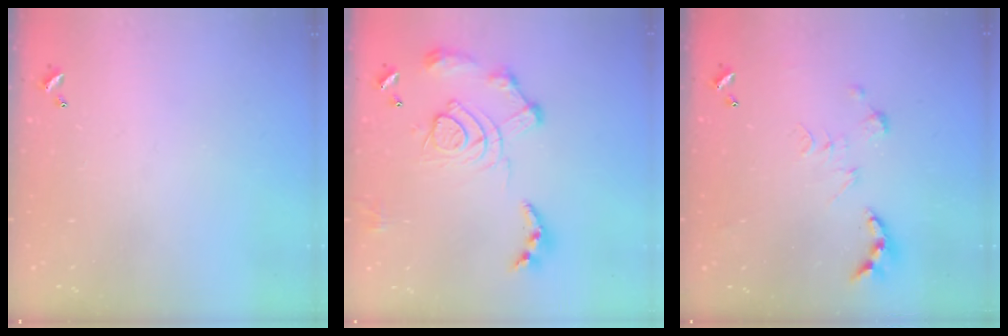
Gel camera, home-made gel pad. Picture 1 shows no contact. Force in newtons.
{"total": 15.6, "press": 15.5, "slide": 1.6}
{"total": 0.0}